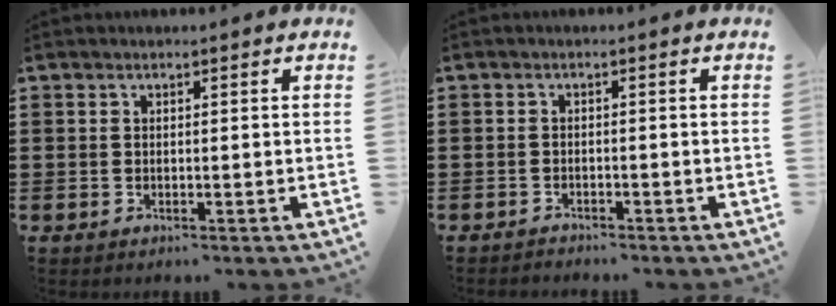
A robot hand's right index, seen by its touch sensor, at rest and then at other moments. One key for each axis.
{"total": 1.2, "fx": -1.2, "fy": 0.2, "fz": -0.1, "tx": -0.002, "ty": 0.003, "tz": -0.026}